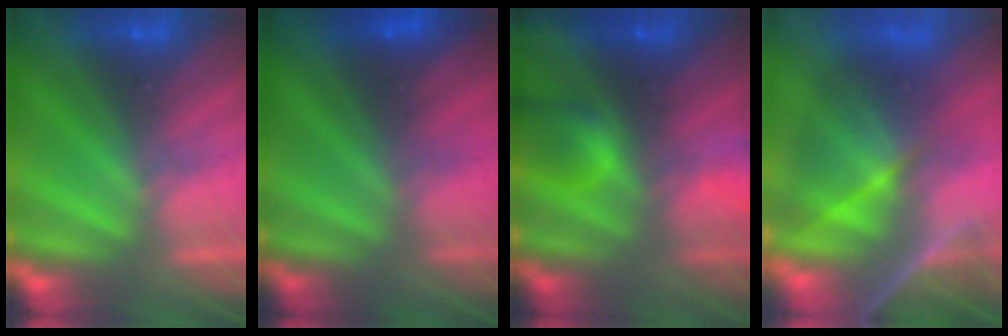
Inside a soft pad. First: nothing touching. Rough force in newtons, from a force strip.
{"total": 1.5}
{"total": 8.2}
{"total": 8.0}